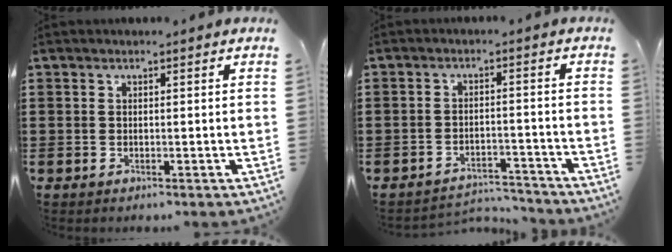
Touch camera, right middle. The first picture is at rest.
{"total": 3.4, "force": [-3.4, 0.4, 0.3], "torque": [-0.011, 0.003, -0.074]}